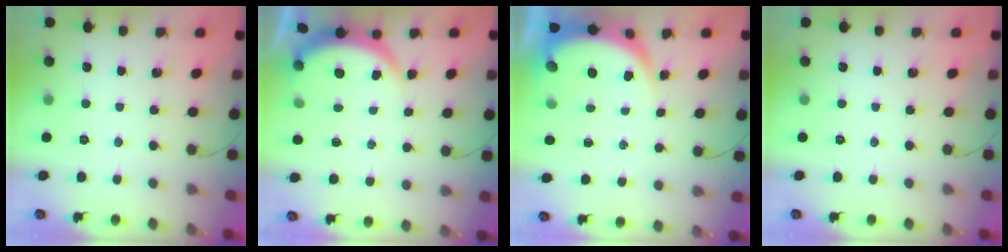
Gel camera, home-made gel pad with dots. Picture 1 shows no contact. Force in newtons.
{"total": 3.8, "press": 3.8, "slide": 0.2}
{"total": 5.8, "press": 5.7, "slide": 0.7}
{"total": 0.0}